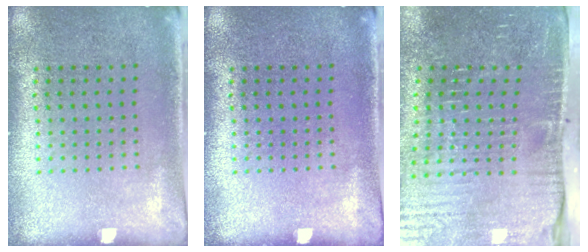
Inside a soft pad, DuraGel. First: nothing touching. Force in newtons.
{"total": 0.0}
{"total": 4.7, "press": 4.5, "slide": 1.5}